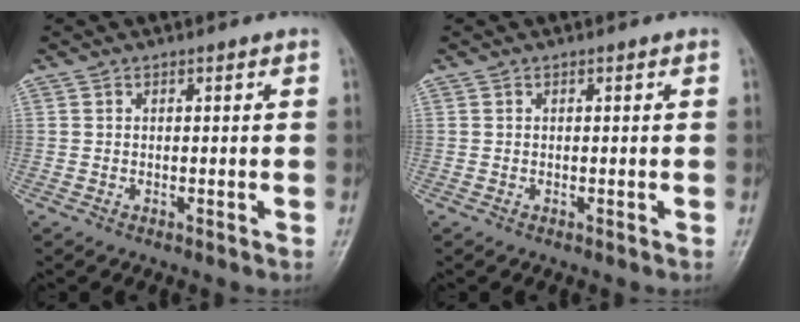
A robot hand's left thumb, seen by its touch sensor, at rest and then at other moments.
{"total": 0.0}